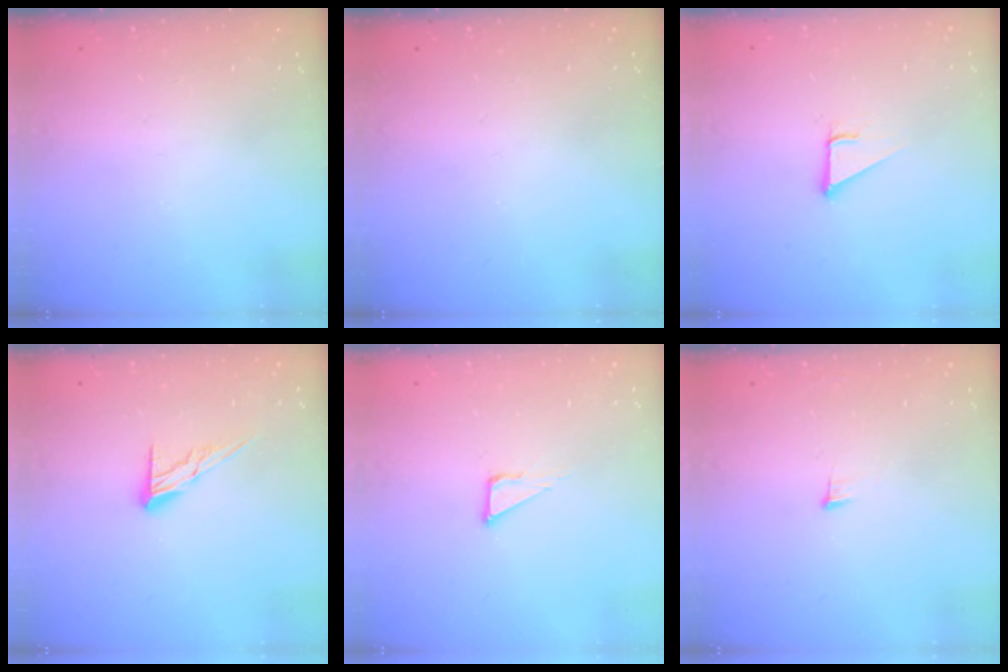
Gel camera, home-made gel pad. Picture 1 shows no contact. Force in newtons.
{"total": 0.0}
{"total": 2.8, "press": 2.8, "slide": 0.1}
{"total": 7.3, "press": 7.3, "slide": 0.3}
{"total": 3.7, "press": 3.7, "slide": 0.2}
{"total": 5.4, "press": 5.3, "slide": 1.0}